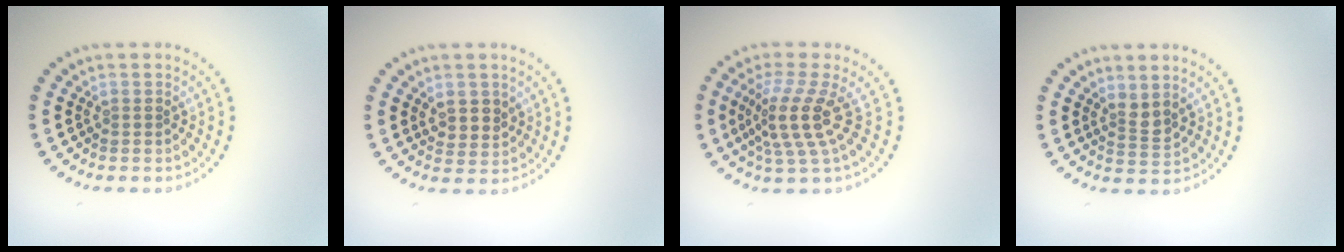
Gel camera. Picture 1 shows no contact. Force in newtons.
{"total": 2.1, "press": 1.9, "slide": 0.9}
{"total": 4.0, "press": 2.7, "slide": 2.9}
{"total": 1.7, "press": 1.3, "slide": 1.1}